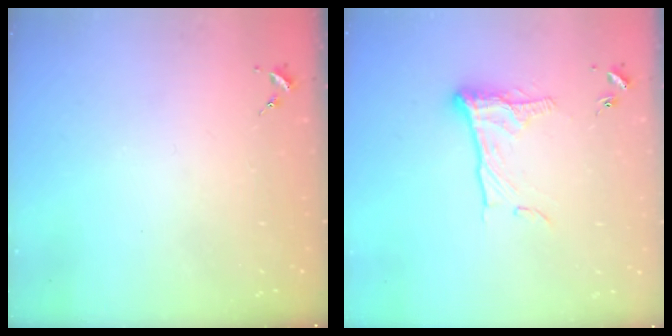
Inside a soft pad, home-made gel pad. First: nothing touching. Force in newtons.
{"total": 12.2, "press": 12.2, "slide": 1.0}